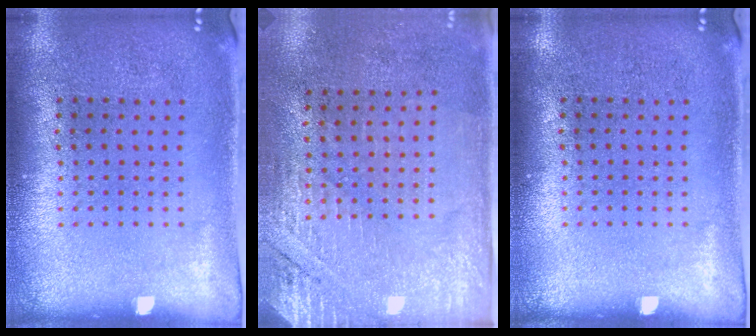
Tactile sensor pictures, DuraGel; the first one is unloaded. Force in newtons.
{"total": 2.8, "press": 2.5, "slide": 1.3}
{"total": 0.0}